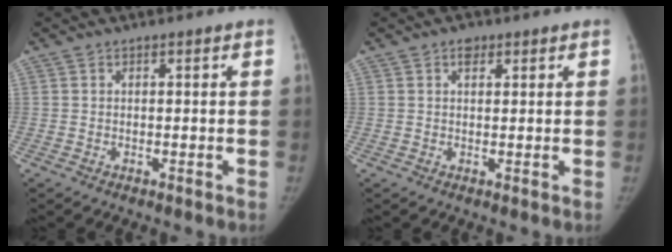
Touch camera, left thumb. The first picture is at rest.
{"total": 2.1, "force": [1.3, 1.4, 0.8], "torque": [0.004, -0.006, 0.018]}